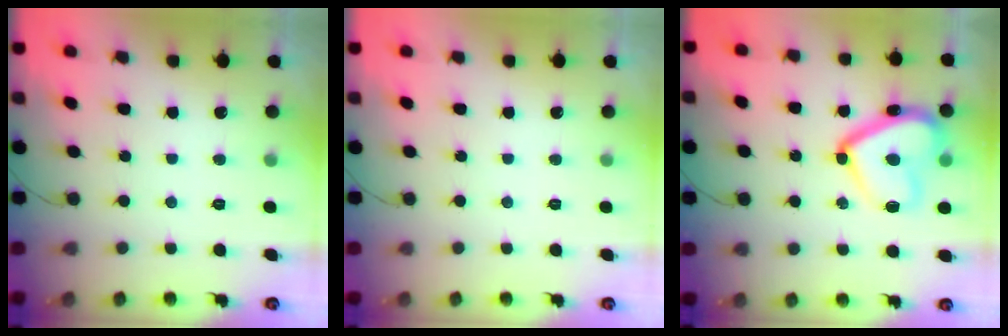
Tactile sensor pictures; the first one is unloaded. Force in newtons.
{"total": 0.0}
{"total": 16.6, "press": 16.5, "slide": 1.4}